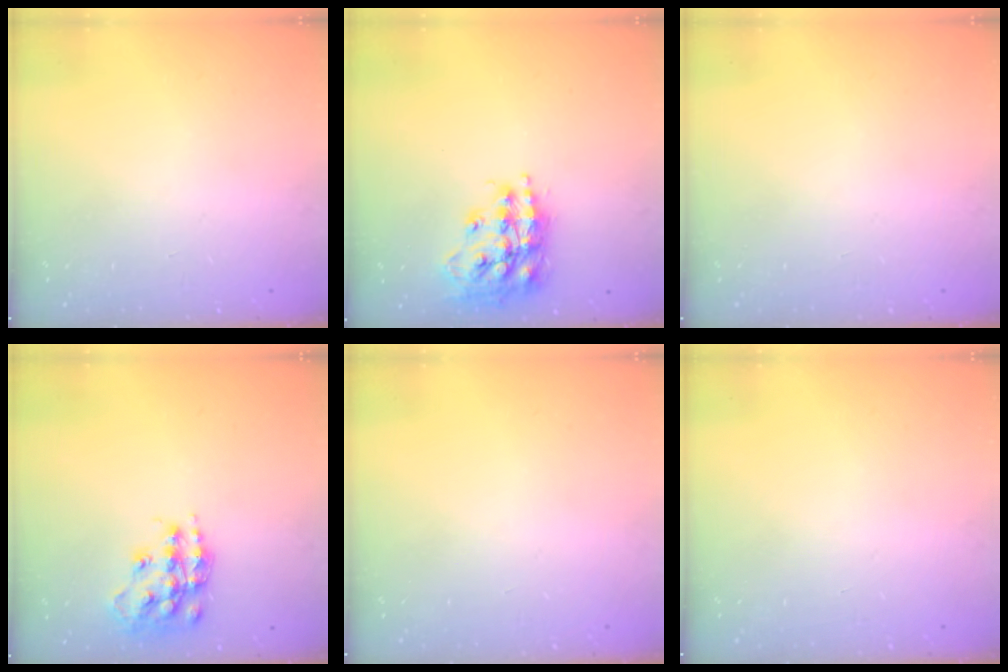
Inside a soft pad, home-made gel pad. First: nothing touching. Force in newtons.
{"total": 17.1, "press": 17.0, "slide": 1.5}
{"total": 0.0}
{"total": 14.7, "press": 14.7, "slide": 0.9}
{"total": 0.0}
{"total": 0.0}